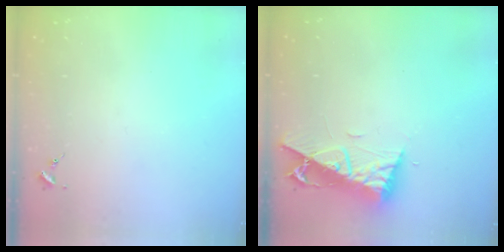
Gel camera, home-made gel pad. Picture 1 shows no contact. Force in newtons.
{"total": 9.6, "press": 9.5, "slide": 1.2}